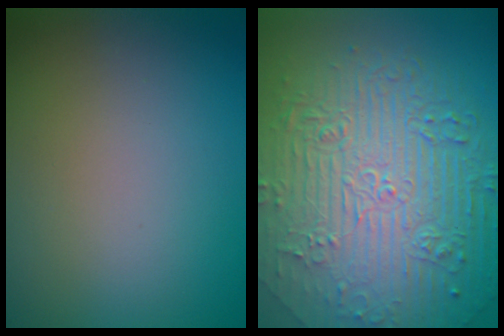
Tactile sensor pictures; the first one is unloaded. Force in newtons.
{"total": 10.6, "press": 7.0, "slide": 8.0}